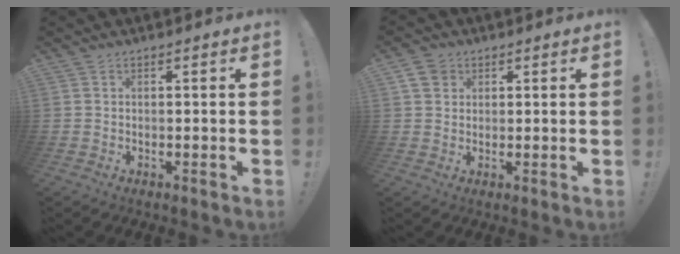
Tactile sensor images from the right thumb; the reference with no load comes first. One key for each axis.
{"total": 4.6, "fx": 2.3, "fy": 3.6, "fz": 1.6, "tx": -0.028, "ty": -0.005, "tz": 0.045}